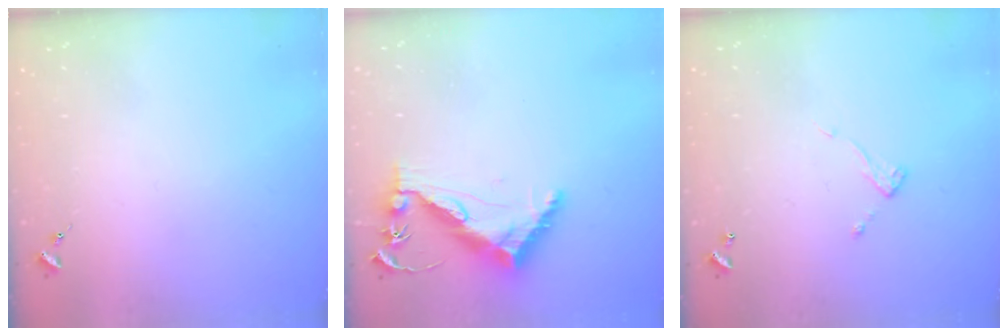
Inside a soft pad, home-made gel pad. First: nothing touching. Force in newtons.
{"total": 12.8, "press": 12.8, "slide": 0.8}
{"total": 5.3, "press": 5.3, "slide": 0.2}